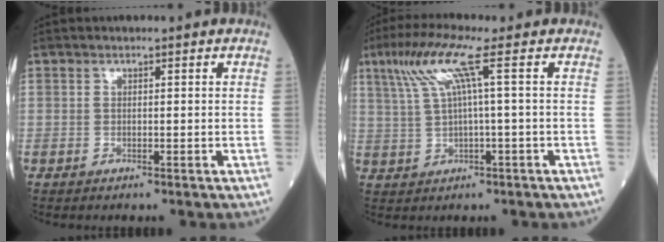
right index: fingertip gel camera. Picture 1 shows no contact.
{"total": 6.8, "force": [2.5, -0.7, 6.3], "torque": [-0.133, 0.023, 0.057]}